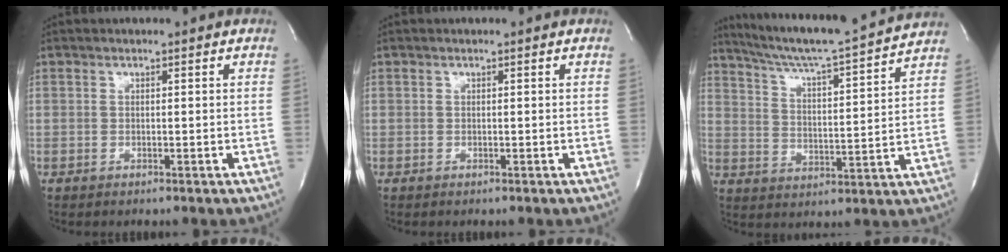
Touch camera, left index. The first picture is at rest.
{"total": 0.0}
{"total": 17.2, "force": [15.8, -0.7, 6.9], "torque": [-0.122, -0.018, 0.231]}